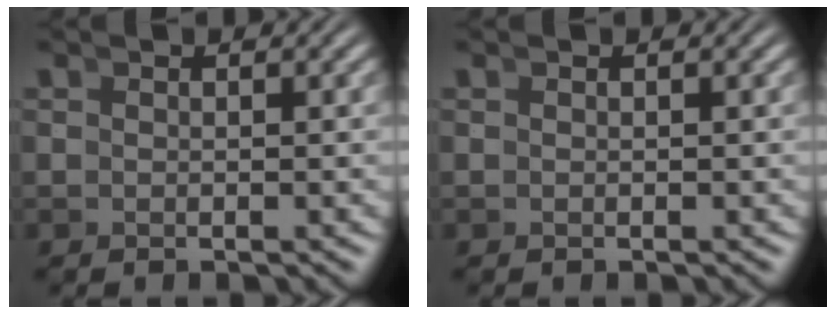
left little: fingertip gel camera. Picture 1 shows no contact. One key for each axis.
{"total": 0.0}